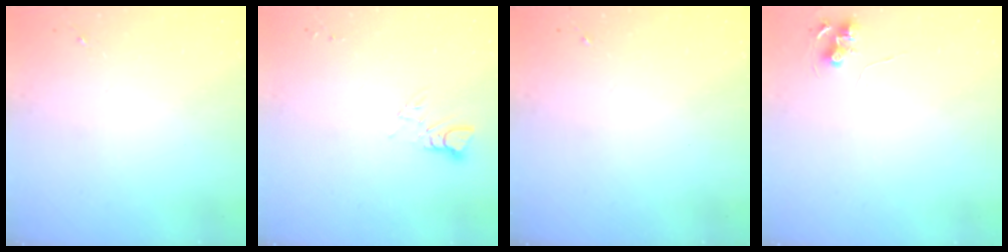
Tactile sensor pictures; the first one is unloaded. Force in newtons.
{"total": 3.2, "press": 3.2, "slide": 0.3}
{"total": 0.0}
{"total": 6.0, "press": 6.0, "slide": 0.4}